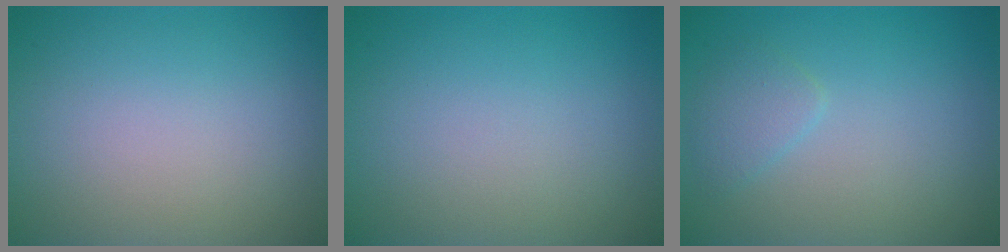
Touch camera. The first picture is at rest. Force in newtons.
{"total": 0.0}
{"total": 1.5, "press": 1.5, "slide": 0.1}